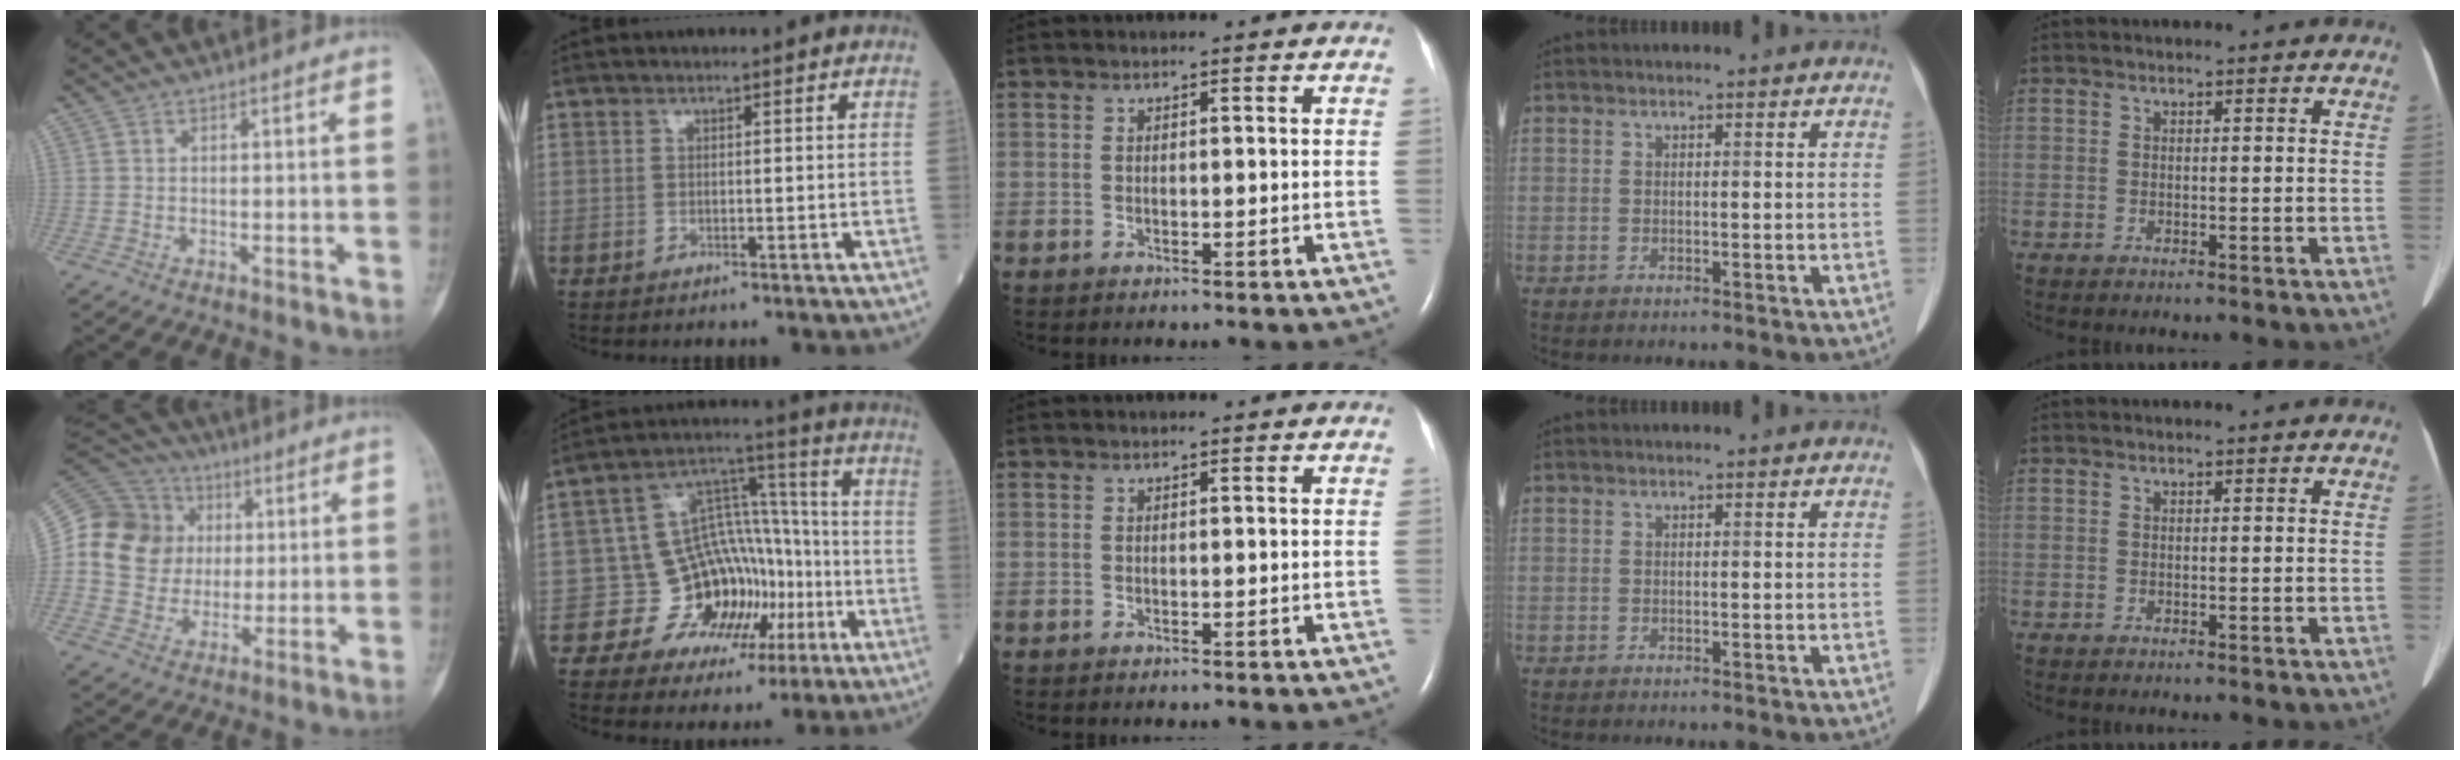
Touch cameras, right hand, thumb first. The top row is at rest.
{"thumb": {"total": 16.5, "force": [1.6, 15.2, 6.2], "torque": [-0.092, 0.031, 0.031]}, "index": {"total": 12.1, "force": [-4.0, 9.8, 5.9], "torque": [-0.079, 0.039, -0.054]}}